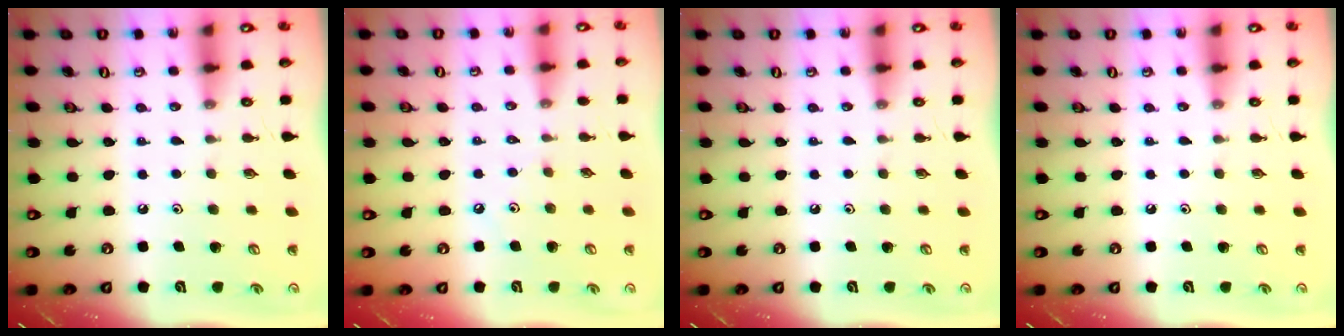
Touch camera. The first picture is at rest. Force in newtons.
{"total": 2.8, "press": 2.7, "slide": 0.6}
{"total": 0.0}
{"total": 0.0}